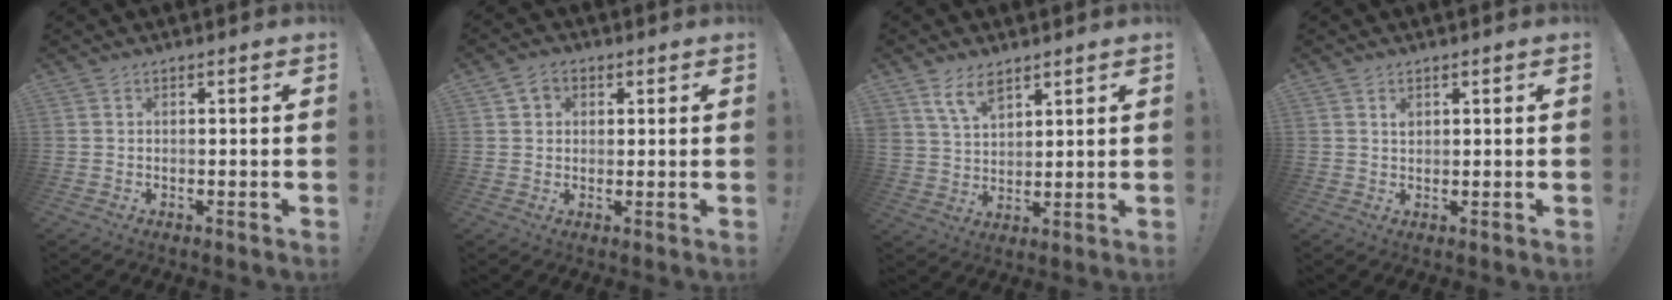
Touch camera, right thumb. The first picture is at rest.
{"total": 3.8, "force": [1.5, 3.2, 1.4], "torque": [-0.017, -0.001, 0.028]}
{"total": 7.9, "force": [5.5, 3.9, 4.0], "torque": [-0.085, -0.019, 0.108]}
{"total": 1.3, "force": [0.7, 1.0, 0.6], "torque": [0.000, -0.003, 0.011]}